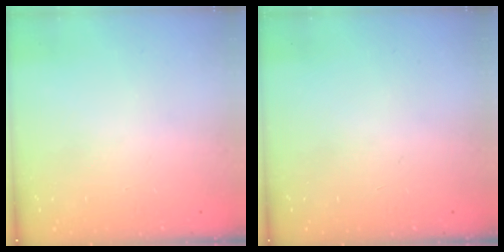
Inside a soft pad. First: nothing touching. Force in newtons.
{"total": 0.0}